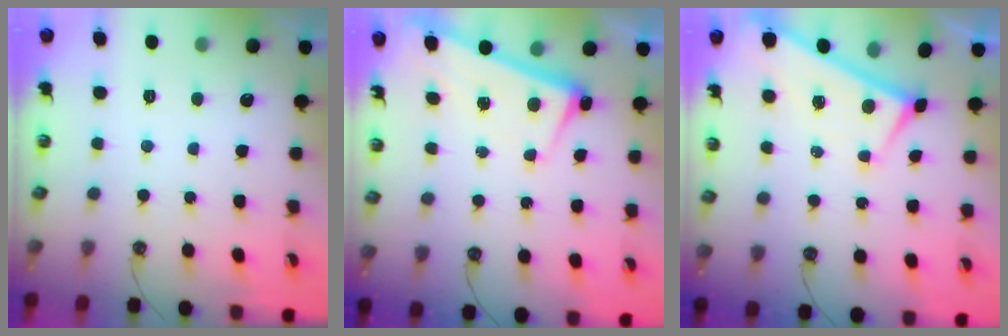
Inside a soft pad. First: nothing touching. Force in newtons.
{"total": 2.6, "press": 2.5, "slide": 0.7}
{"total": 0.0}